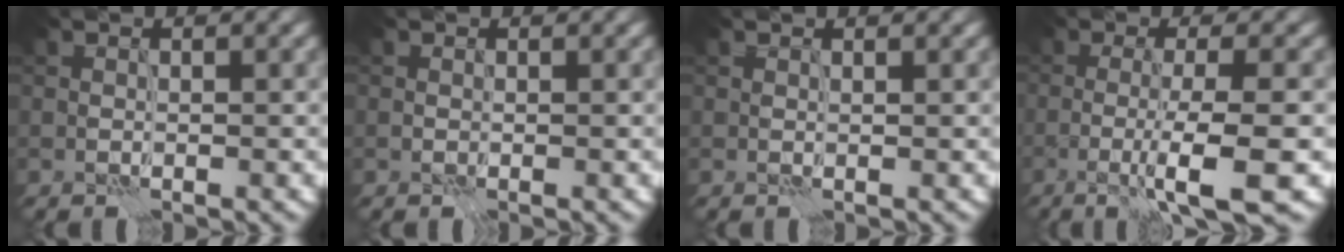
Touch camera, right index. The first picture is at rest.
{"total": 0.0}
{"total": 0.6, "force": [0.5, 0.2, 0.3], "torque": [-0.005, -0.004, 0.005]}
{"total": 6.0, "force": [-2.1, 1.1, 5.6], "torque": [-0.084, -0.006, -0.039]}